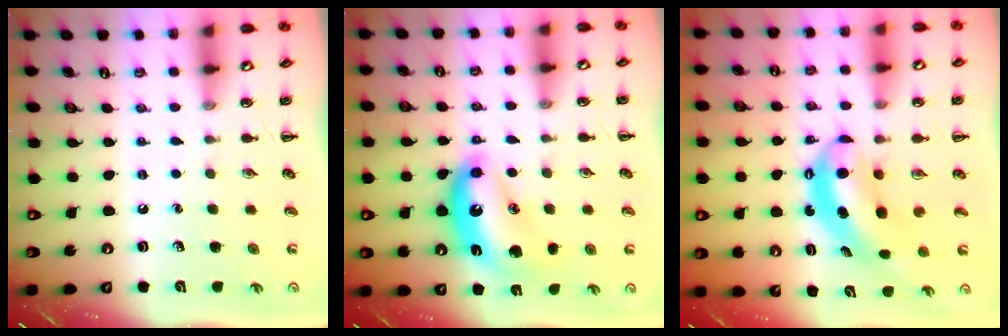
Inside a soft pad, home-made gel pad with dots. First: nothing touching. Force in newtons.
{"total": 13.6, "press": 13.6, "slide": 1.1}
{"total": 6.9, "press": 6.7, "slide": 1.6}